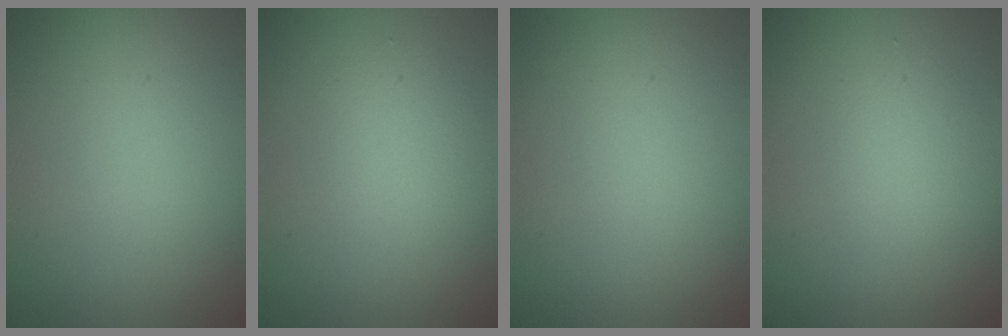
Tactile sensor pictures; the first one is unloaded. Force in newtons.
{"total": 2.6, "press": 2.6, "slide": 0.1}
{"total": 0.0}
{"total": 1.7, "press": 1.7, "slide": 0.1}